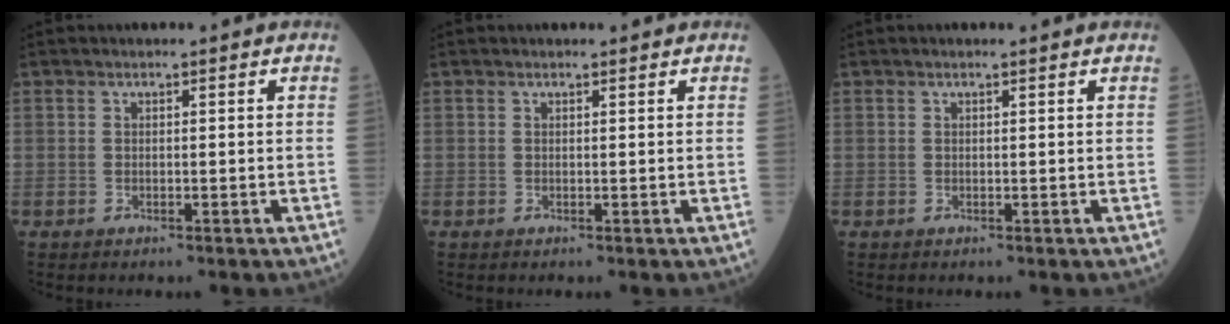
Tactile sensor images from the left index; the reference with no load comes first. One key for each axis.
{"total": 0.6, "fx": 0.5, "fy": 0.2, "fz": 0.2, "tx": -0.009, "ty": -0.001, "tz": 0.005}
{"total": 0.6, "fx": 0.5, "fy": 0.0, "fz": 0.2, "tx": -0.010, "ty": 0.000, "tz": 0.006}